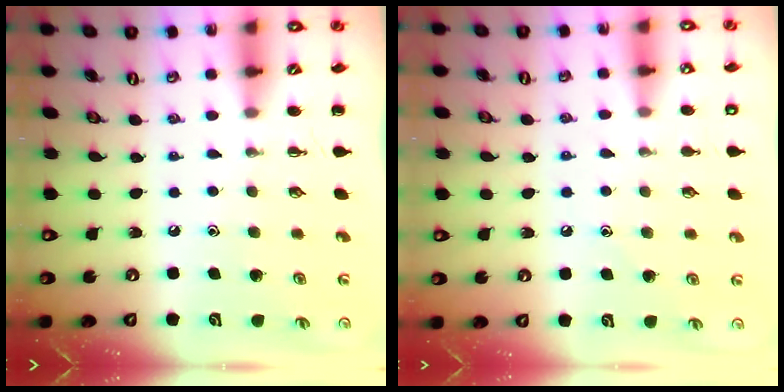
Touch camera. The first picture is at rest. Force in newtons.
{"total": 7.0, "press": 6.7, "slide": 1.9}